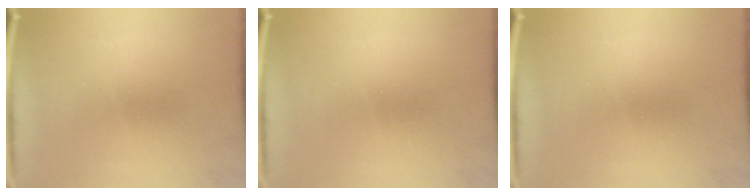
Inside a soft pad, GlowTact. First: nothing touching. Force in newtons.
{"total": 0.0}
{"total": 0.0}